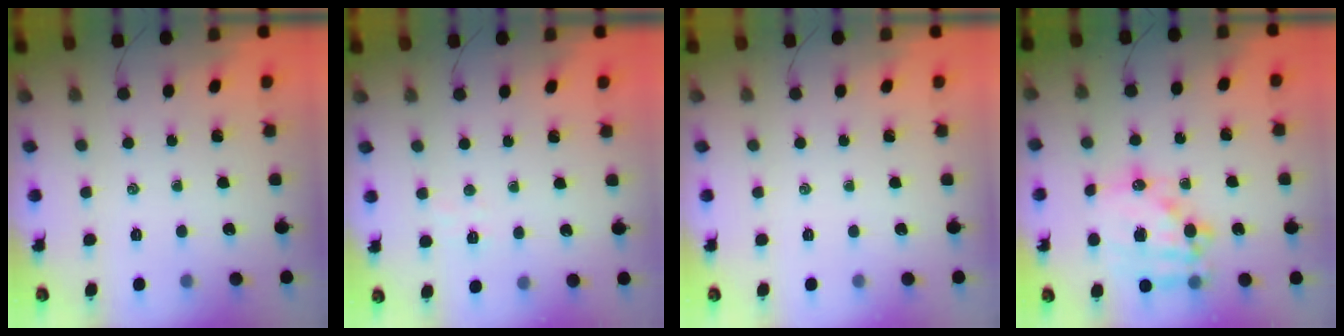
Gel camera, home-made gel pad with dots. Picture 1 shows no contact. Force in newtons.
{"total": 3.7, "press": 3.5, "slide": 1.1}
{"total": 0.0}
{"total": 17.8, "press": 17.4, "slide": 3.9}